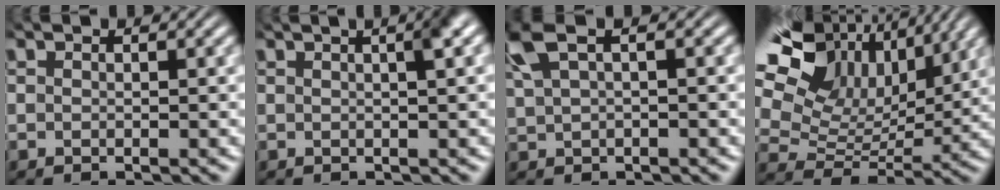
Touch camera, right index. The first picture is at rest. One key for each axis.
{"total": 3.4, "fx": 1.2, "fy": 0.6, "fz": 3.1, "tx": -0.030, "ty": 0.014, "tz": 0.014}
{"total": 4.2, "fx": 2.1, "fy": 1.9, "fz": 3.1, "tx": -0.077, "ty": 0.011, "tz": 0.041}
{"total": 12.8, "fx": 4.6, "fy": 8.4, "fz": 8.5, "tx": -0.166, "ty": -0.009, "tz": 0.072}